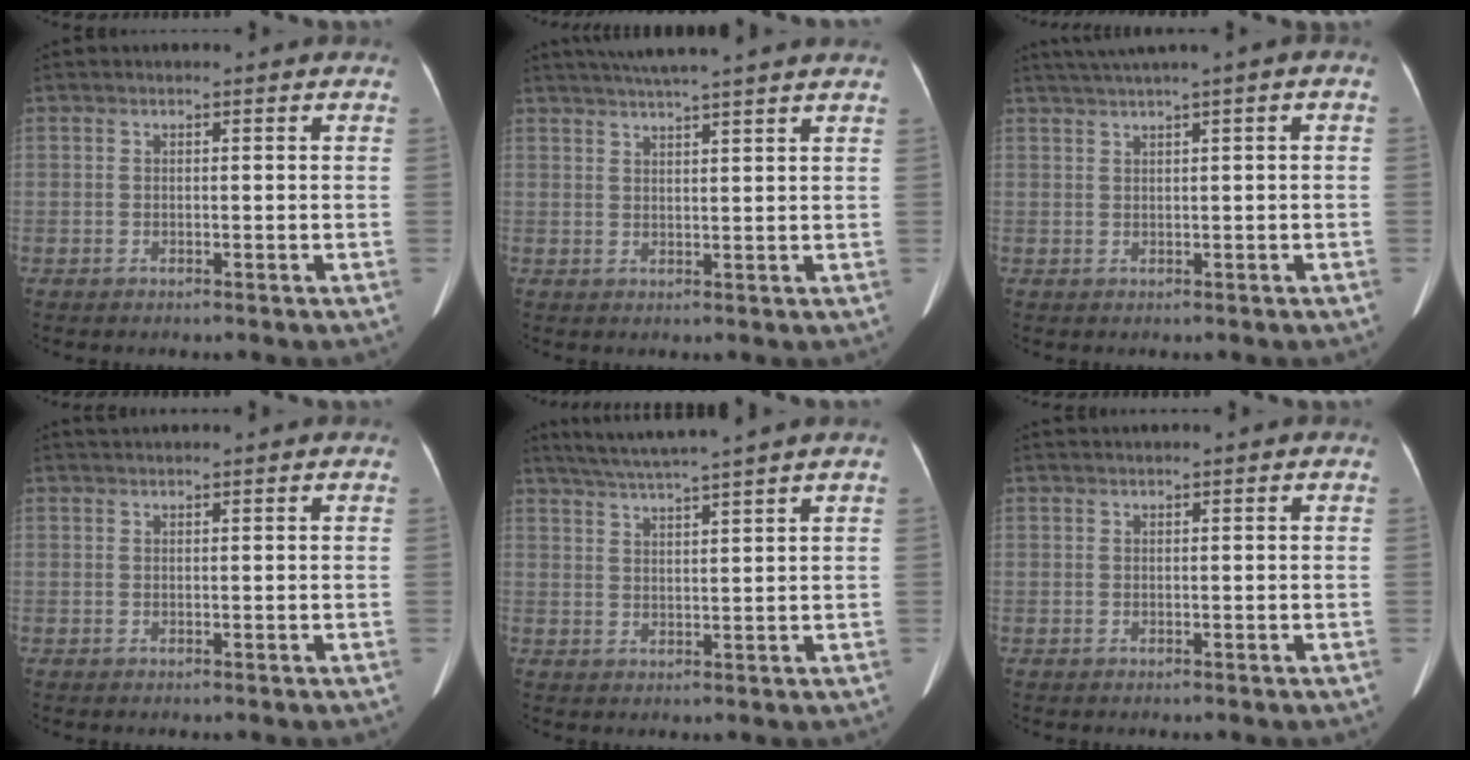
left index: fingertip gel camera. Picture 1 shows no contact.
{"total": 10.5, "force": [9.1, -0.8, 5.3], "torque": [-0.085, 0.029, 0.117]}
{"total": 3.7, "force": [1.9, -0.3, 3.2], "torque": [-0.063, 0.021, 0.040]}
{"total": 2.2, "force": [2.0, -0.3, 0.7], "torque": [-0.007, 0.028, 0.041]}
{"total": 8.5, "force": [7.3, -1.8, 4.0], "torque": [-0.069, 0.016, 0.114]}
{"total": 1.1, "force": [0.9, -0.2, 0.5], "torque": [-0.007, 0.019, 0.024]}